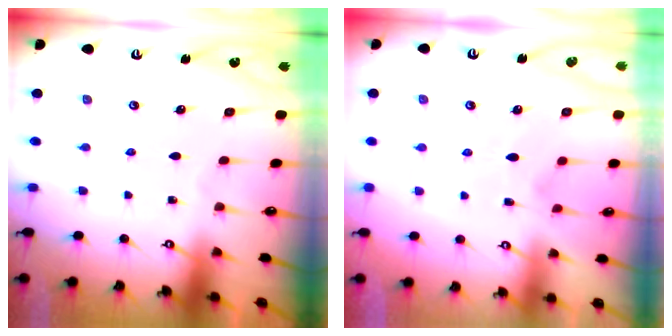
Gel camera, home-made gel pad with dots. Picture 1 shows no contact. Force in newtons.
{"total": 4.3, "press": 4.1, "slide": 1.3}